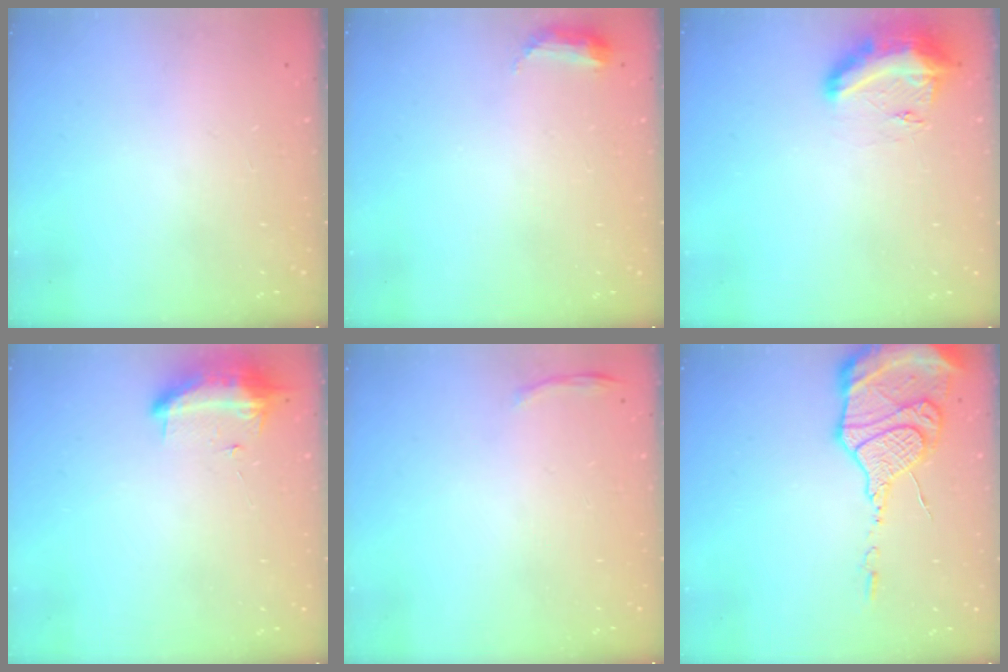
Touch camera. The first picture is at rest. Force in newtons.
{"total": 3.9, "press": 3.9, "slide": 0.7}
{"total": 10.3, "press": 10.3, "slide": 1.1}
{"total": 9.0, "press": 8.8, "slide": 1.8}
{"total": 4.1, "press": 3.9, "slide": 1.1}
{"total": 19.7, "press": 18.9, "slide": 5.7}